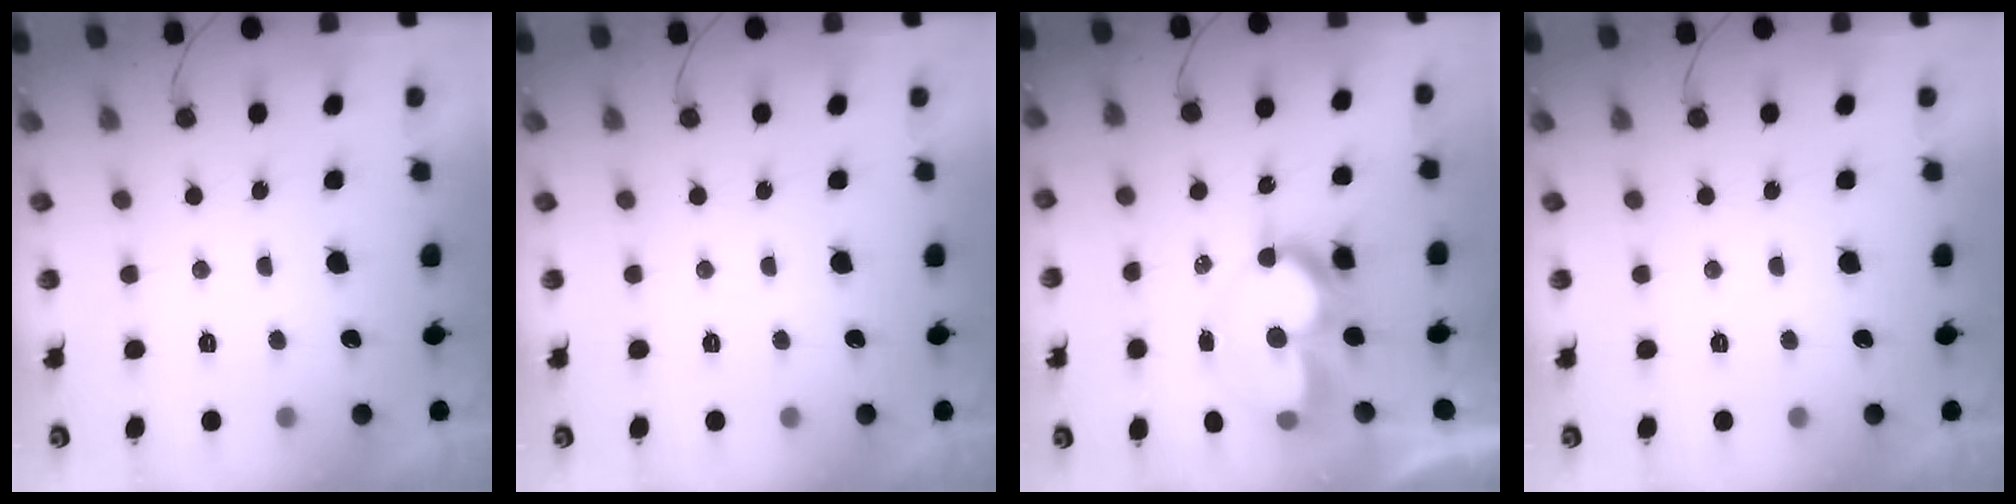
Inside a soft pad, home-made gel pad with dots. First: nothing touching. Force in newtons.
{"total": 0.0}
{"total": 12.3, "press": 12.2, "slide": 1.1}
{"total": 0.0}